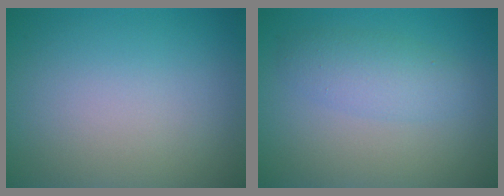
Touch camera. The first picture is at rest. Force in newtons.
{"total": 2.7, "press": 2.7, "slide": 0.0}